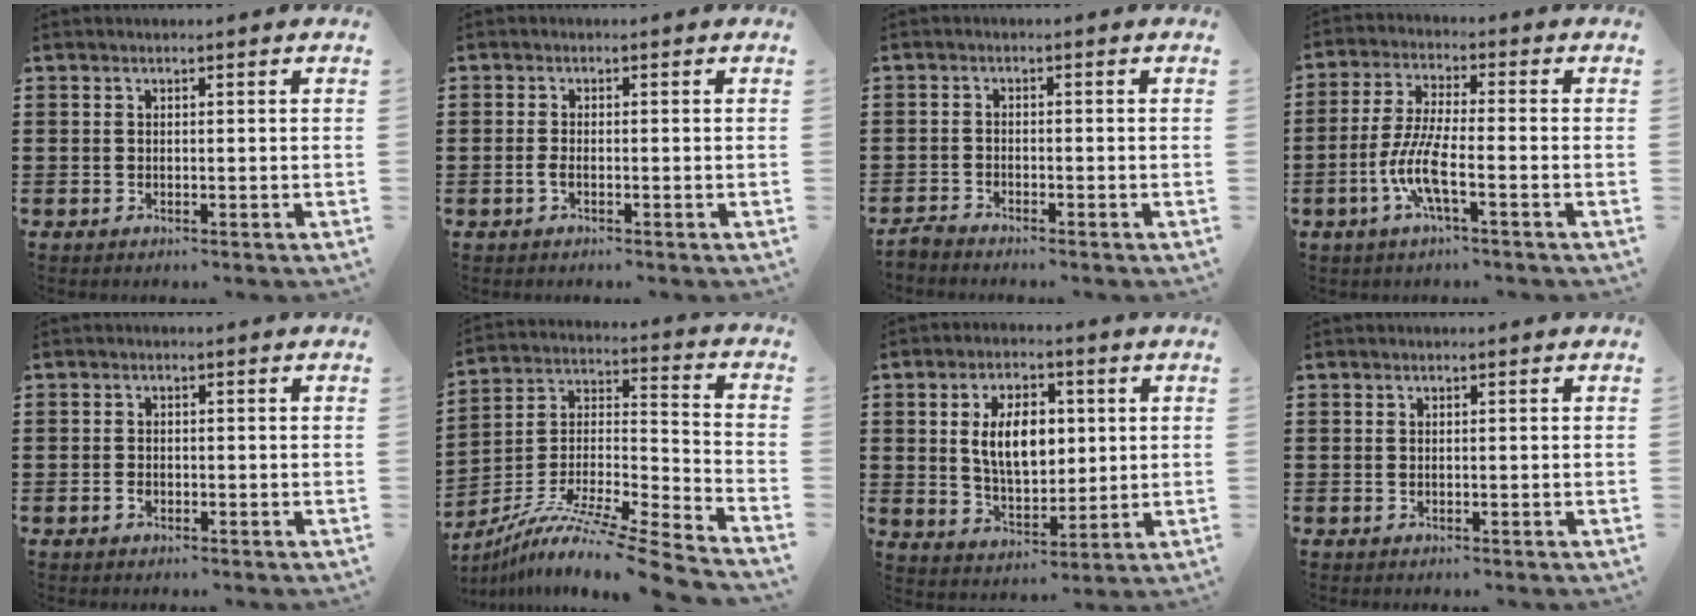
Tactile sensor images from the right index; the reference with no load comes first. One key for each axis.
{"total": 1.3, "fx": -0.5, "fy": 0.4, "fz": 1.1, "tx": -0.030, "ty": -0.005, "tz": -0.010}
{"total": 1.5, "fx": -1.5, "fy": 0.1, "fz": 0.1, "tx": -0.007, "ty": 0.003, "tz": -0.031}
{"total": 7.7, "fx": -3.1, "fy": 1.6, "fz": 6.9, "tx": -0.162, "ty": -0.015, "tz": -0.066}
{"total": 1.0, "fx": -0.6, "fy": 0.7, "fz": 0.5, "tx": -0.011, "ty": -0.002, "tz": -0.010}
{"total": 10.1, "fx": -8.3, "fy": 0.2, "fz": 5.7, "tx": -0.095, "ty": 0.003, "tz": -0.161}
{"total": 8.6, "fx": 1.6, "fy": 4.9, "fz": 6.8, "tx": -0.134, "ty": 0.007, "tz": 0.023}
{"total": 0.0}